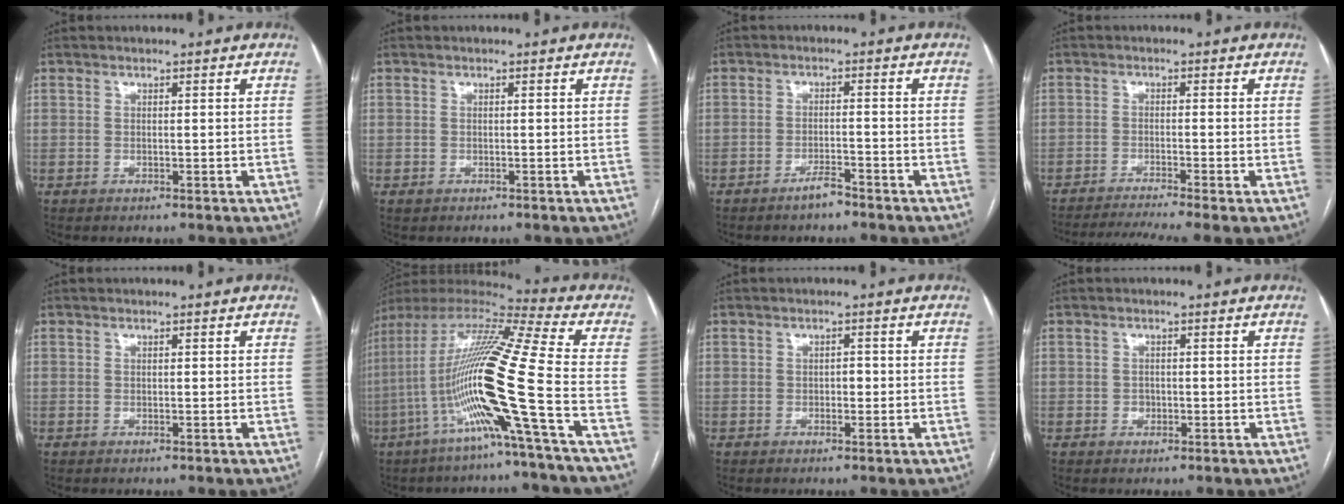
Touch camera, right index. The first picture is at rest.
{"total": 0.6, "force": [-0.3, 0.5, 0.0], "torque": [-0.002, 0.004, -0.004]}
{"total": 2.7, "force": [-2.3, 0.5, 1.4], "torque": [-0.025, 0.000, -0.041]}
{"total": 8.1, "force": [-6.7, -1.4, 4.3], "torque": [-0.062, -0.015, -0.105]}
{"total": 0.0}
{"total": 20.3, "force": [-6.2, -1.4, 19.3], "torque": [-0.392, -0.012, -0.133]}
{"total": 1.2, "force": [-0.2, 0.7, 0.9], "torque": [-0.009, 0.003, -0.004]}
{"total": 1.1, "force": [-0.4, 1.0, 0.4], "torque": [-0.005, 0.004, -0.004]}